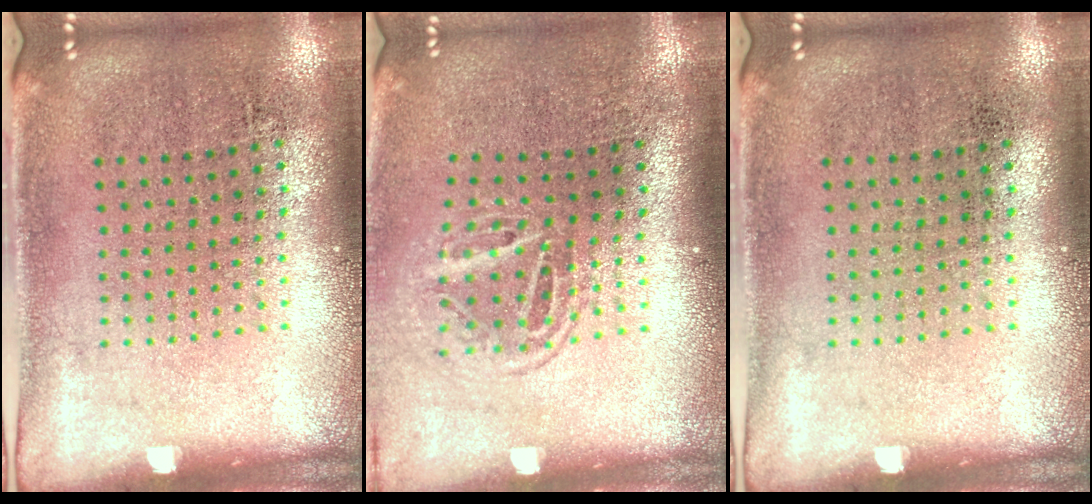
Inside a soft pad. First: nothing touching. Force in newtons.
{"total": 1.5, "press": 1.0, "slide": 1.1}
{"total": 0.0}